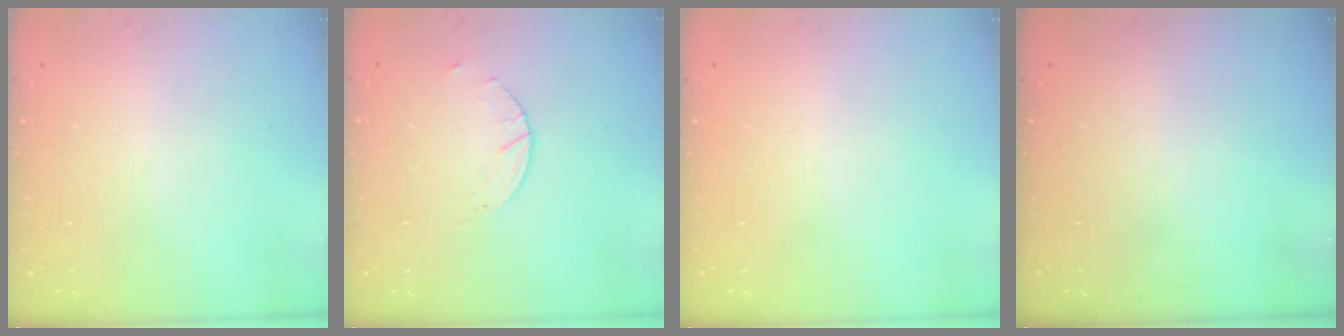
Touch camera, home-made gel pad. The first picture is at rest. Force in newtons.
{"total": 2.6, "press": 2.6, "slide": 0.4}
{"total": 0.0}
{"total": 0.0}